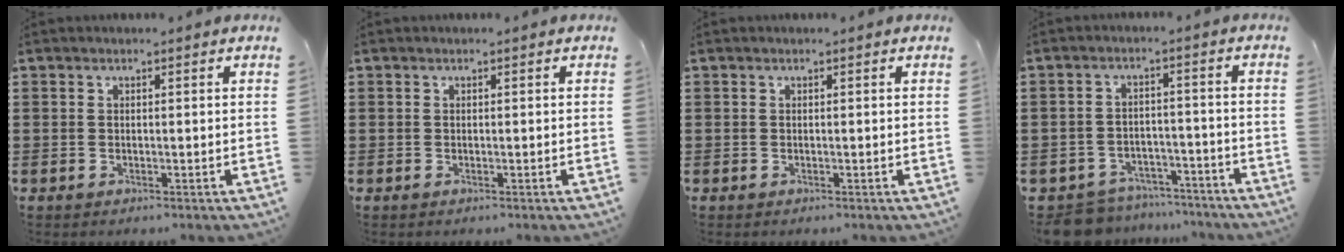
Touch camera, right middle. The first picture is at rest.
{"total": 0.0}
{"total": 0.0}
{"total": 6.6, "force": [-6.5, 1.3, 0.6], "torque": [-0.018, 0.016, -0.129]}